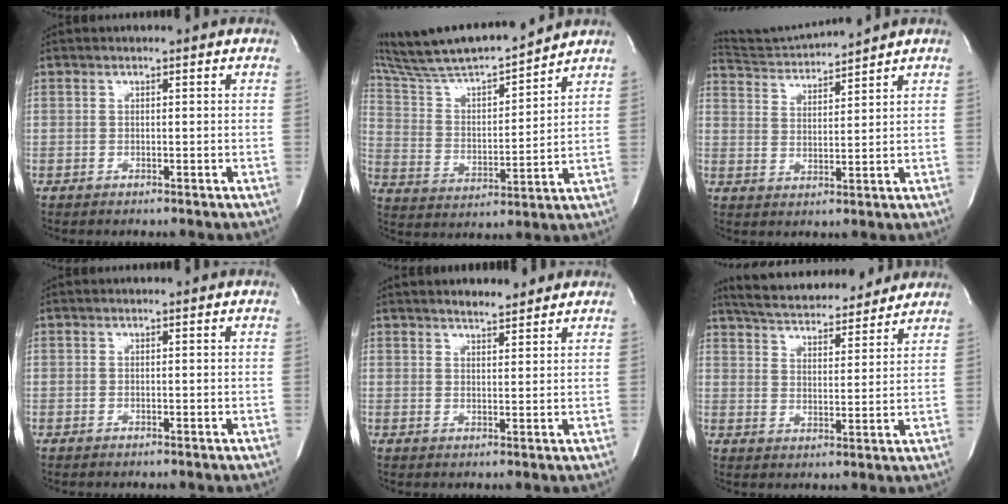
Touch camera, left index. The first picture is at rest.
{"total": 19.4, "force": [17.6, 1.5, 7.9], "torque": [-0.151, 0.012, 0.307]}
{"total": 7.1, "force": [6.9, -1.7, 0.3], "torque": [-0.018, 0.005, 0.137]}
{"total": 0.0}
{"total": 4.1, "force": [3.8, 0.8, 1.3], "torque": [-0.022, 0.010, 0.056]}
{"total": 17.1, "force": [15.7, 3.6, 5.8], "torque": [-0.099, 0.020, 0.230]}